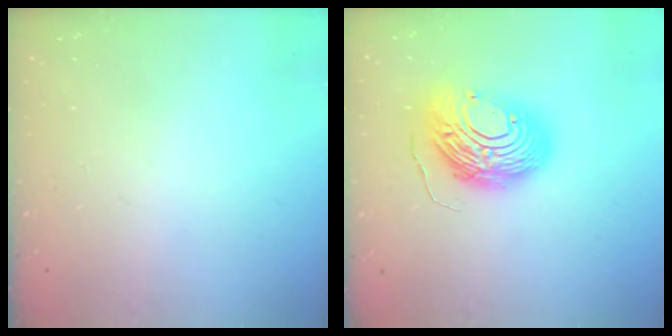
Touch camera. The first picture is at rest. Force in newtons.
{"total": 16.1, "press": 16.0, "slide": 1.6}